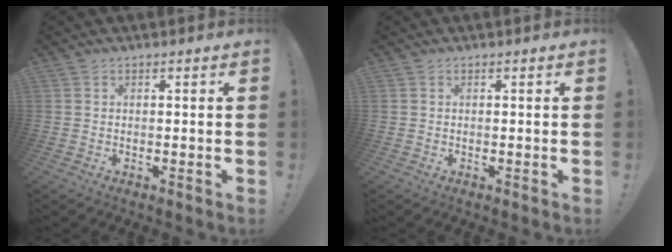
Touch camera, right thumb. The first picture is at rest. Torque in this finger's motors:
{"motor_torque": [-0.03, 0.03, -0.13, 0.12, 0.00]}